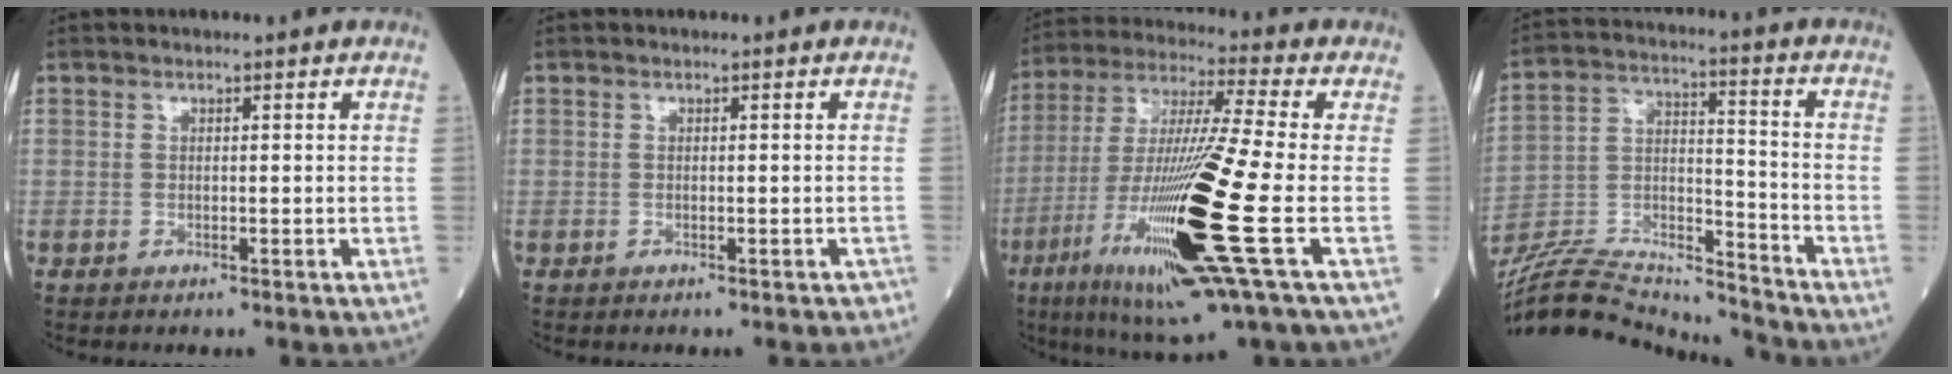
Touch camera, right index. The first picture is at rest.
{"total": 0.6, "force": [-0.3, 0.3, 0.4], "torque": [-0.002, 0.000, -0.004]}
{"total": 21.8, "force": [-6.8, -0.2, 20.7], "torque": [-0.415, -0.044, -0.133]}
{"total": 18.7, "force": [-18.2, 1.2, 4.0], "torque": [-0.081, 0.024, -0.310]}